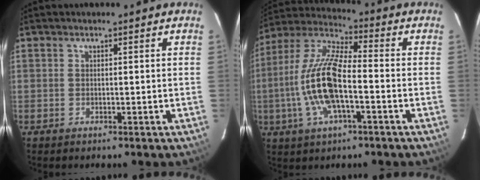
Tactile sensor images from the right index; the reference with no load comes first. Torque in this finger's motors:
{"motor_torque": [2.14, 0.00, 1.06, 0.19]}